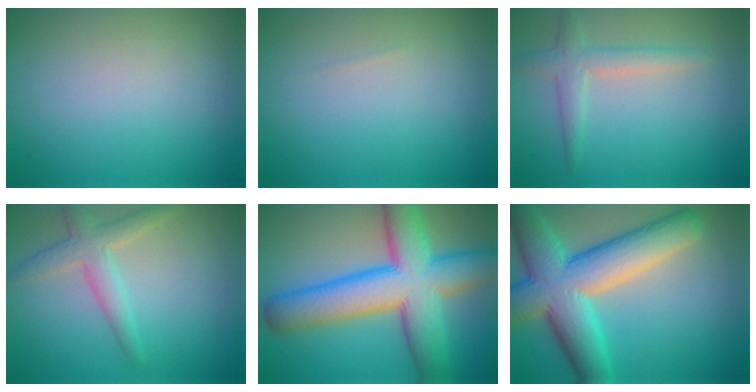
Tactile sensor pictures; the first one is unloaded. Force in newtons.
{"total": 0.0}
{"total": 2.5, "press": 2.5, "slide": 0.1}
{"total": 3.0, "press": 3.0, "slide": 0.1}
{"total": 12.2, "press": 12.2, "slide": 0.4}
{"total": 11.1, "press": 11.0, "slide": 0.4}